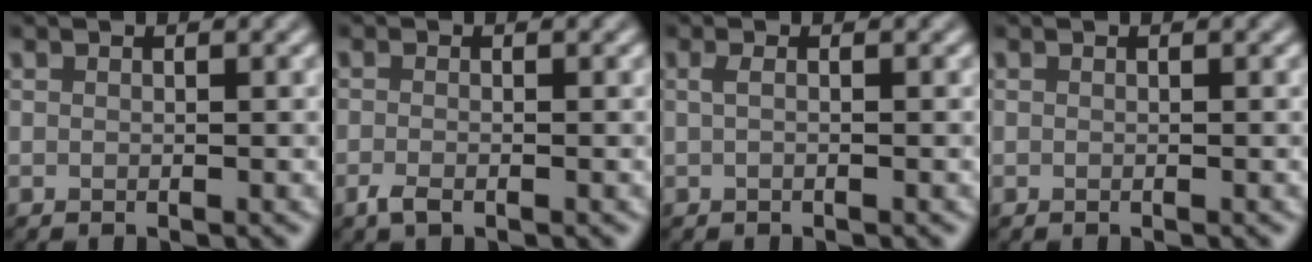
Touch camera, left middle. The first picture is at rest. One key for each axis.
{"total": 1.4, "fx": -0.8, "fy": 0.4, "fz": 1.0, "tx": -0.023, "ty": -0.003, "tz": -0.018}
{"total": 0.9, "fx": 0.0, "fy": 0.3, "fz": 0.9, "tx": -0.015, "ty": 0.000, "tz": -0.002}
{"total": 0.0}